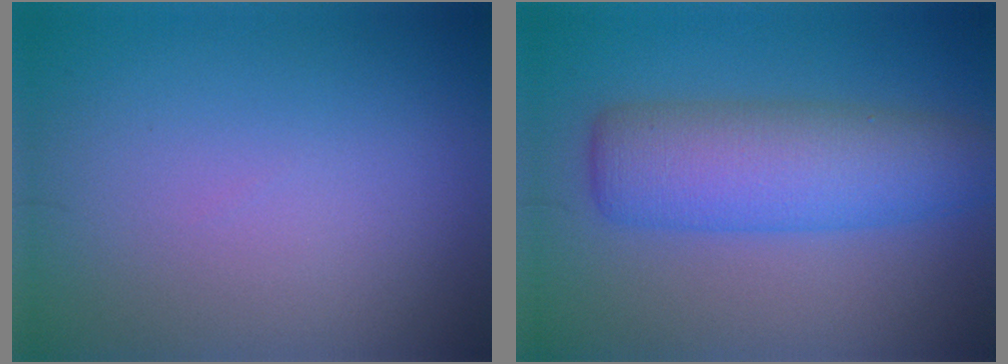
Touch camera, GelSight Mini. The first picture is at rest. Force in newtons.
{"total": 6.7, "press": 6.7, "slide": 0.2}